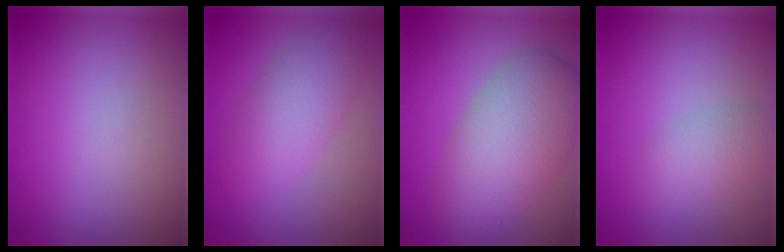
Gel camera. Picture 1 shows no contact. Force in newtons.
{"total": 4.4, "press": 4.4, "slide": 0.2}
{"total": 7.5, "press": 7.5, "slide": 0.4}
{"total": 2.3, "press": 2.3, "slide": 0.1}